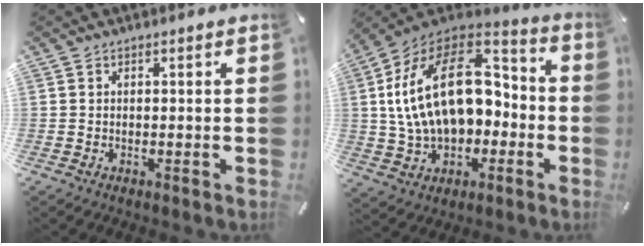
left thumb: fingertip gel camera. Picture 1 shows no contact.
{"total": 24.9, "force": [2.6, 16.9, 18.2], "torque": [-0.341, 0.008, 0.055]}